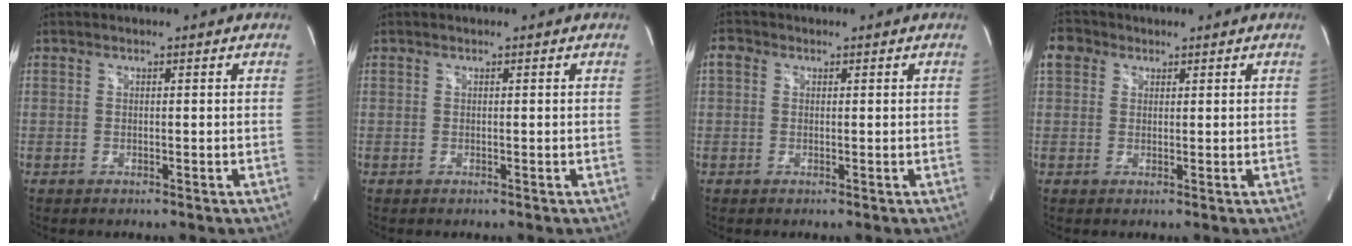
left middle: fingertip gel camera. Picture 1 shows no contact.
{"total": 0.0}
{"total": 1.6, "force": [0.5, 1.3, 0.7], "torque": [-0.015, 0.012, 0.006]}
{"total": 3.5, "force": [1.7, 2.8, 1.1], "torque": [-0.028, 0.018, 0.034]}